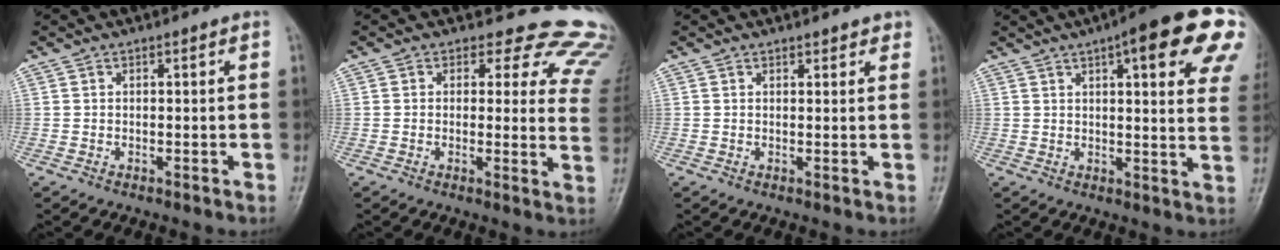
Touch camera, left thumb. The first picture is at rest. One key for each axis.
{"total": 14.6, "fx": 11.9, "fy": 7.2, "fz": 4.5, "tx": 0.009, "ty": -0.075, "tz": 0.092}
{"total": 1.8, "fx": 1.5, "fy": 0.8, "fz": 0.7, "tx": 0.007, "ty": -0.006, "tz": 0.015}
{"total": 20.5, "fx": 9.9, "fy": 5.2, "fz": 17.2, "tx": -0.199, "ty": -0.016, "tz": 0.113}